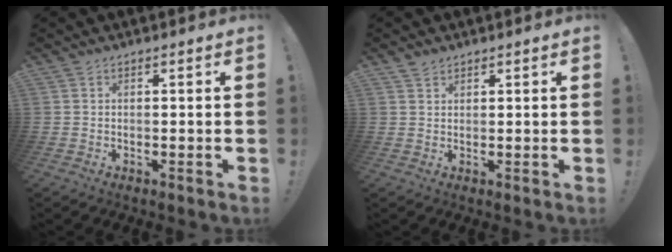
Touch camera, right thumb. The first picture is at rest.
{"total": 1.7, "force": [1.4, 0.8, 0.4], "torque": [-0.006, -0.006, 0.027]}